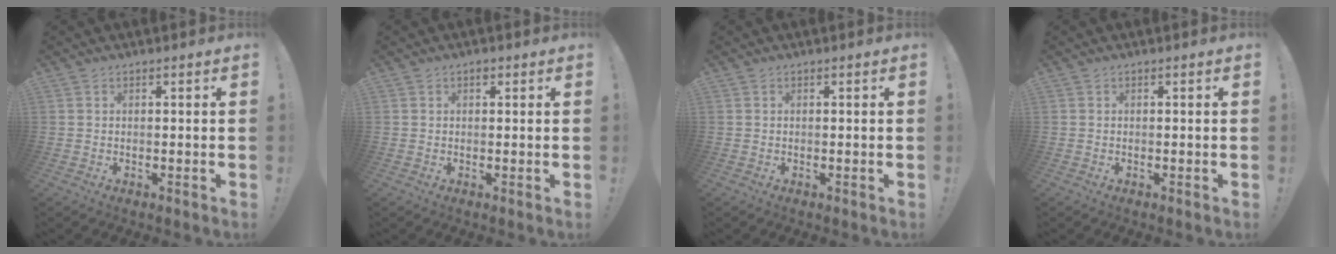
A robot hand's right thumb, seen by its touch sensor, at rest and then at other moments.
{"total": 0.9, "force": [0.5, 0.7, 0.4], "torque": [-0.004, -0.001, 0.008]}
{"total": 0.0}
{"total": 0.0}